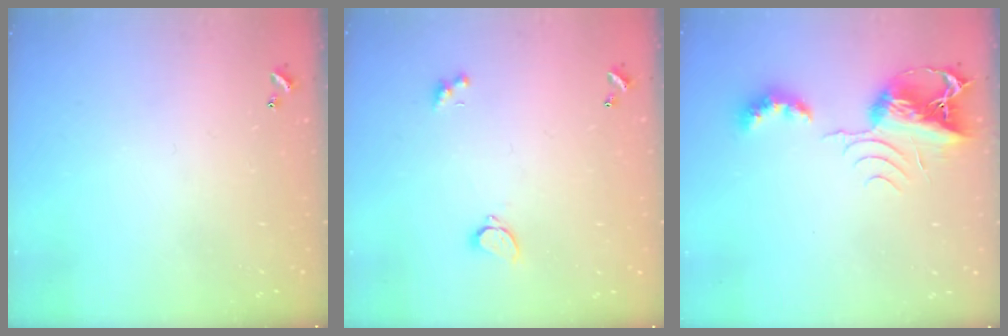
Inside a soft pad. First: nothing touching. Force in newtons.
{"total": 1.0, "press": 0.8, "slide": 0.6}
{"total": 8.6, "press": 8.5, "slide": 1.1}